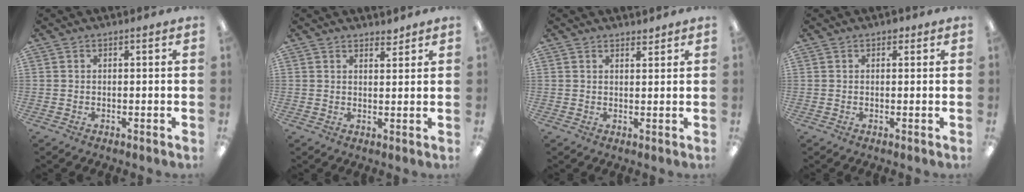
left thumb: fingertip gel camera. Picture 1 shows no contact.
{"total": 2.6, "force": [2.4, 0.8, 0.5], "torque": [0.004, -0.014, 0.040]}
{"total": 1.8, "force": [1.7, 0.5, 0.2], "torque": [0.003, -0.007, 0.030]}
{"total": 1.2, "force": [0.8, 0.7, 0.5], "torque": [-0.003, -0.001, 0.012]}